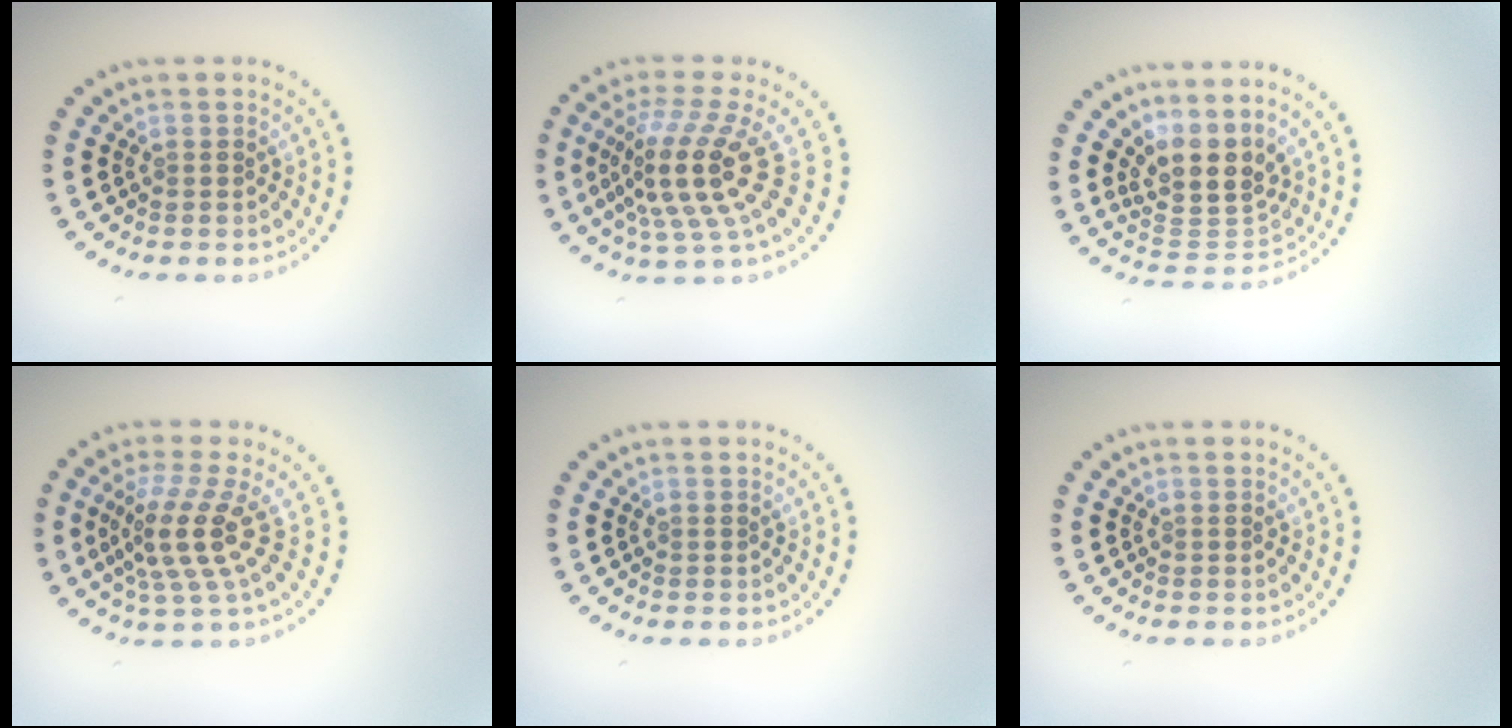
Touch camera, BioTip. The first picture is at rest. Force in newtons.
{"total": 5.4, "press": 3.9, "slide": 3.7}
{"total": 4.2, "press": 3.4, "slide": 2.5}
{"total": 4.2, "press": 3.0, "slide": 2.8}
{"total": 0.0}
{"total": 0.0}